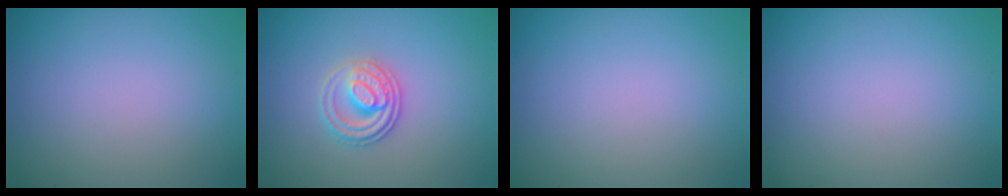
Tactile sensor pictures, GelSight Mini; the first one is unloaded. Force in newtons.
{"total": 2.7, "press": 2.5, "slide": 0.9}
{"total": 0.0}
{"total": 0.0}